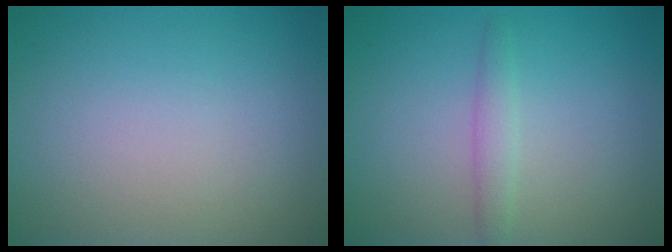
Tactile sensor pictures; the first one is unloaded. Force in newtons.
{"total": 1.5, "press": 1.5, "slide": 0.1}